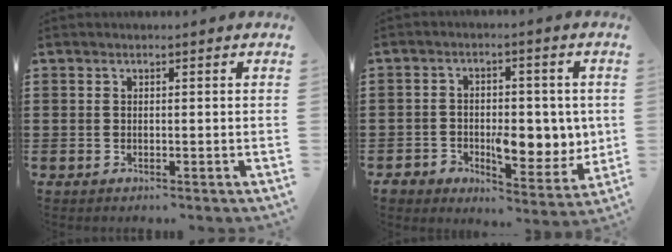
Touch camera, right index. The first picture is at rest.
{"total": 8.2, "force": [-0.9, 5.3, 6.1], "torque": [-0.095, 0.009, -0.012]}